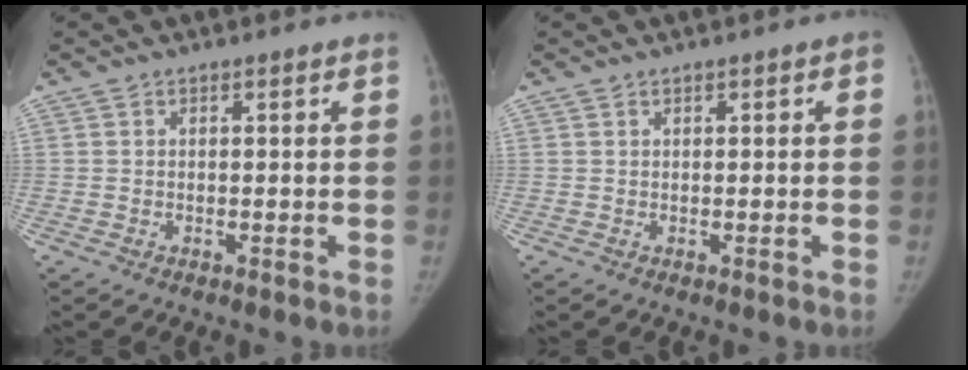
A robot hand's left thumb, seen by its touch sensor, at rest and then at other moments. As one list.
[{"total": 0.6, "force": [0.2, 0.3, 0.5], "torque": [-0.002, 0.005, 0.003]}]